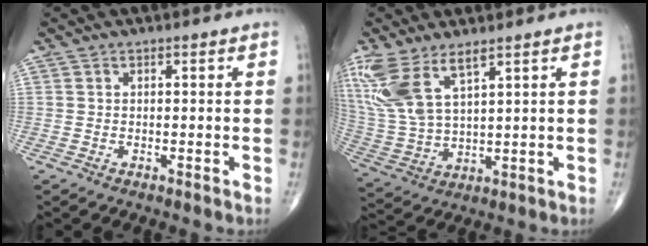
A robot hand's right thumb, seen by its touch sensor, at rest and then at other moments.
{"total": 12.8, "force": [7.3, 4.8, 9.4], "torque": [-0.216, -0.024, 0.164]}